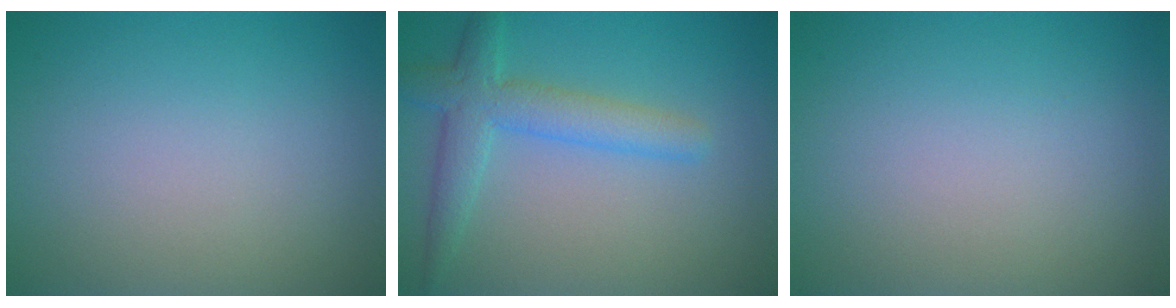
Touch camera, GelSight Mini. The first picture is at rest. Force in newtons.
{"total": 4.1, "press": 4.0, "slide": 0.2}
{"total": 0.0}